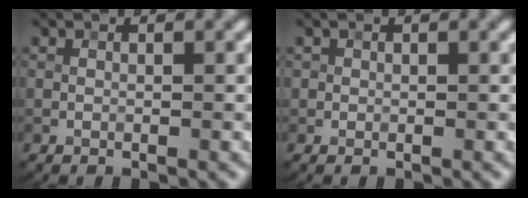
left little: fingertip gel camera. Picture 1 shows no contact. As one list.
[{"total": 0.5, "force": [0.1, 0.5, 0.0], "torque": [0.007, -0.001, 0.000]}]